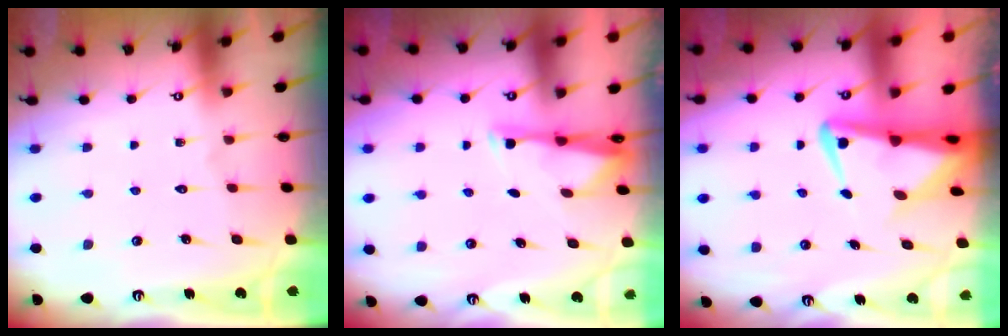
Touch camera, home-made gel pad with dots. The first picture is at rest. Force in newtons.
{"total": 2.9, "press": 2.9, "slide": 0.6}
{"total": 5.1, "press": 5.0, "slide": 0.8}